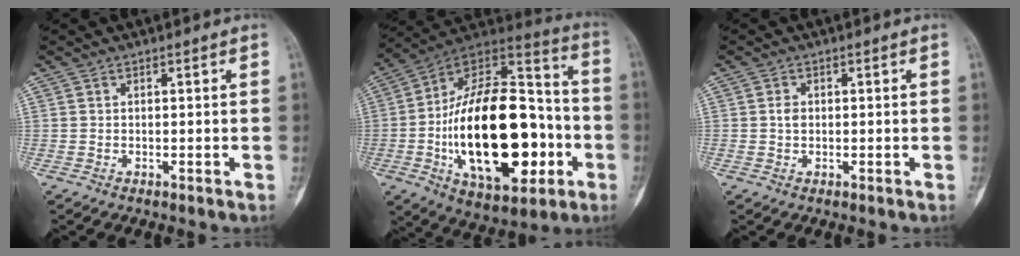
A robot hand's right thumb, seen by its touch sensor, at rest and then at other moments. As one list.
[{"total": 33.5, "force": [-6.6, 17.2, 28.0], "torque": [-0.477, 0.024, -0.098]}, {"total": 1.4, "force": [0.1, 1.0, 0.9], "torque": [-0.013, 0.001, 0.003]}]